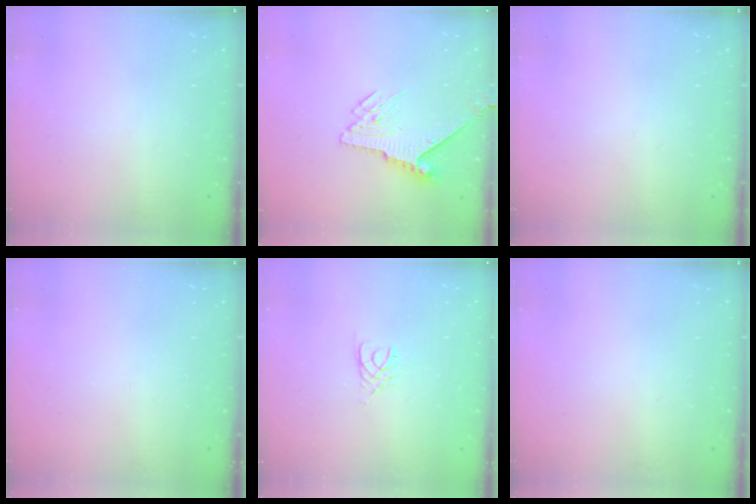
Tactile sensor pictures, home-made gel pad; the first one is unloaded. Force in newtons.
{"total": 7.0, "press": 6.9, "slide": 1.1}
{"total": 0.0}
{"total": 0.0}
{"total": 3.0, "press": 2.9, "slide": 0.4}
{"total": 0.0}